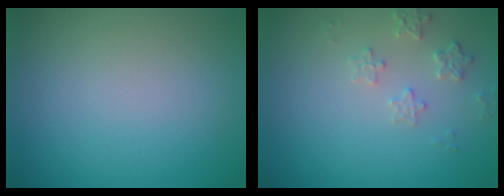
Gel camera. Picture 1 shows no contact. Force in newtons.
{"total": 1.9, "press": 1.8, "slide": 0.2}